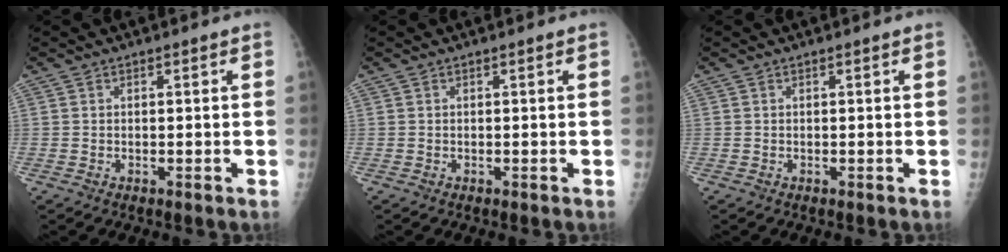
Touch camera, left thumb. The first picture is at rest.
{"total": 0.0}
{"total": 0.0}